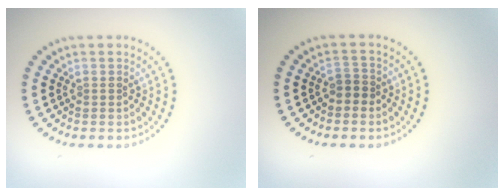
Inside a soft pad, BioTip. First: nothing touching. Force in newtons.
{"total": 1.3, "press": 1.0, "slide": 0.8}